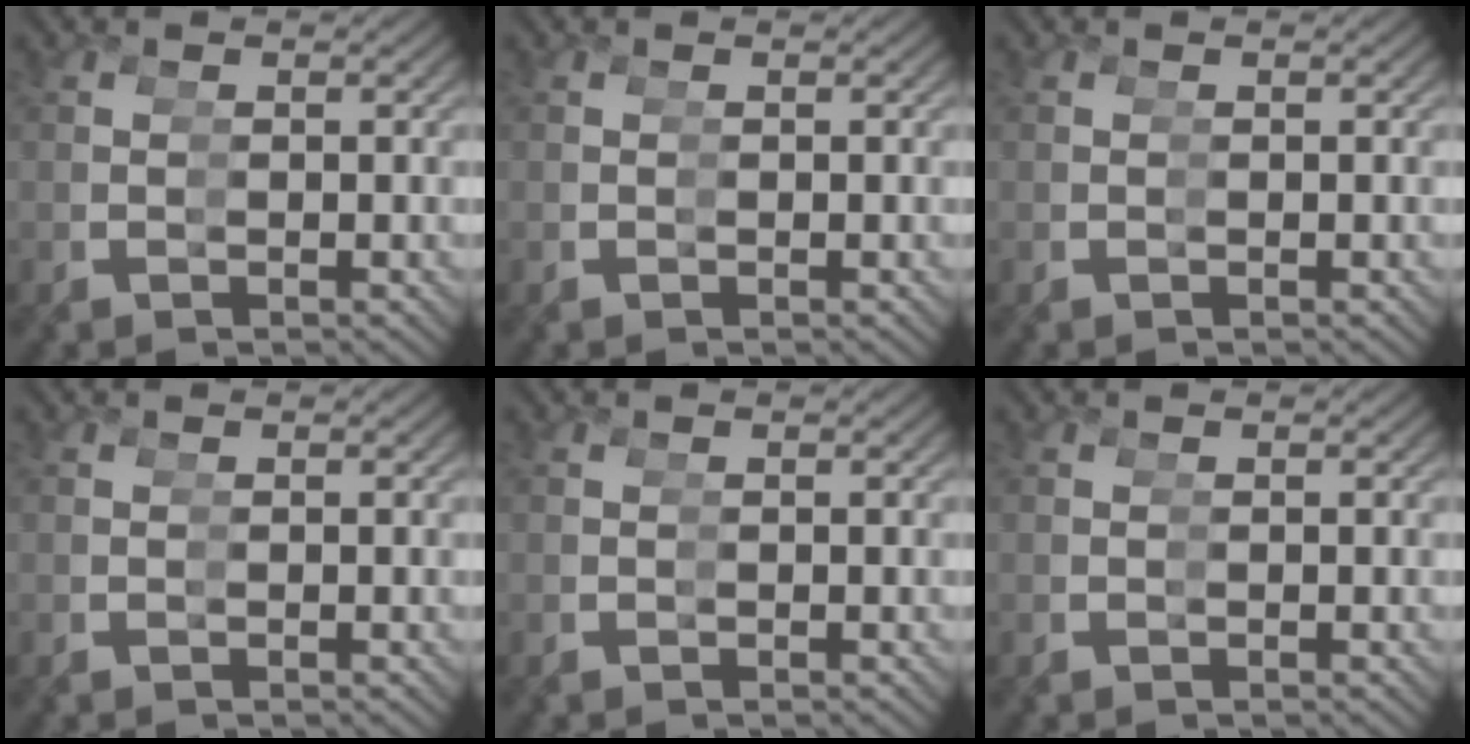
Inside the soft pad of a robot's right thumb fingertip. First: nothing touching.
{"total": 0.0}
{"total": 0.0}
{"total": 0.0}
{"total": 0.0}
{"total": 0.0}